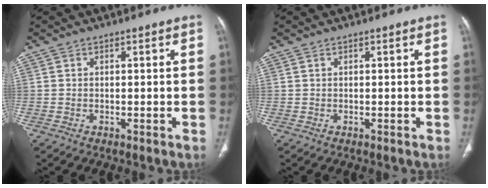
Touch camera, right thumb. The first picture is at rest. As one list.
[{"total": 0.0}]